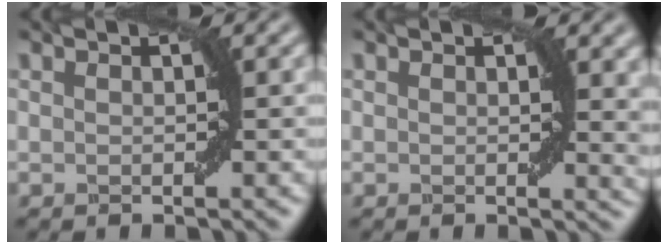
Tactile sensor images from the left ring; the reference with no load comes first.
{"total": 2.5, "force": [0.9, 0.9, 2.1], "torque": [-0.018, -0.004, 0.014]}